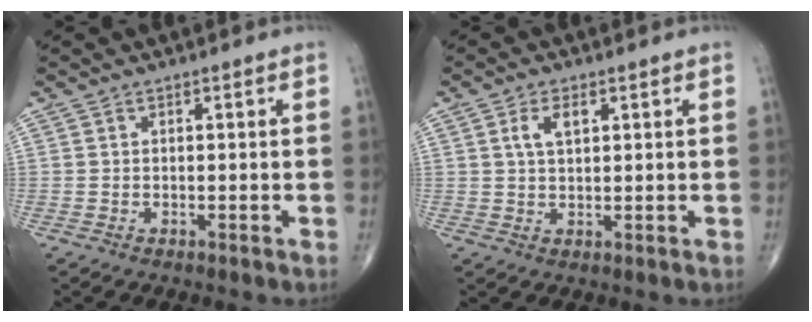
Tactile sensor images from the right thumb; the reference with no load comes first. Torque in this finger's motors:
{"motor_torque": [0.12, 0.22, 0.45, 0.13, 0.13]}